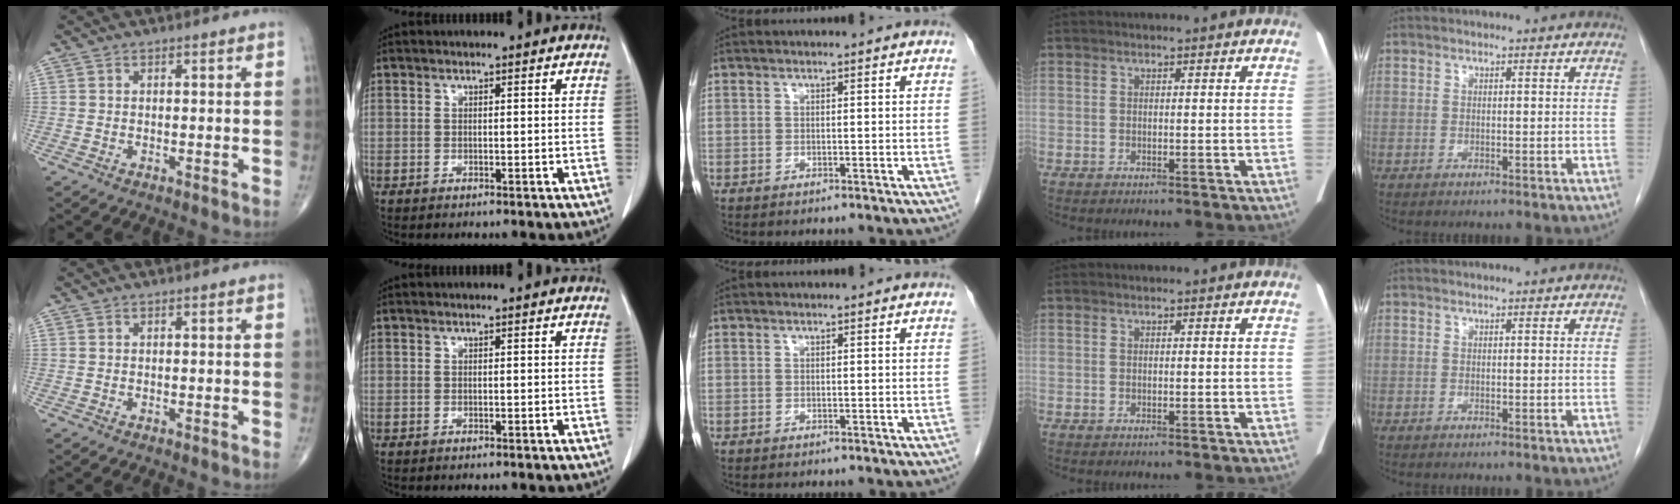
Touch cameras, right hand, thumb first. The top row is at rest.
{}